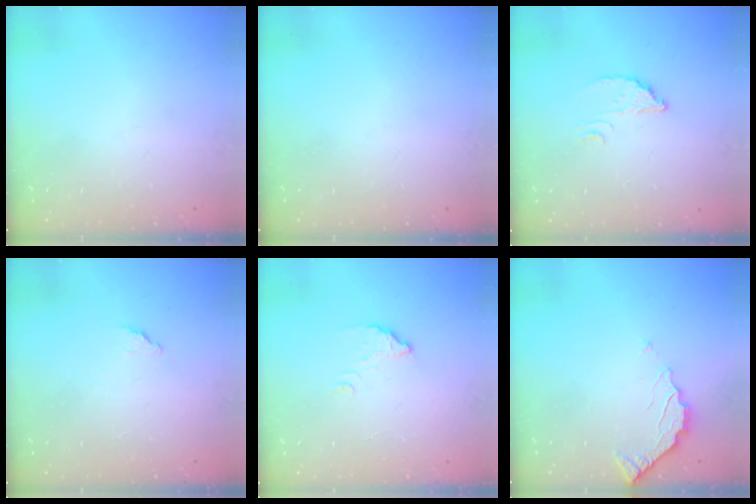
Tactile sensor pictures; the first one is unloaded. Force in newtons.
{"total": 0.0}
{"total": 2.7, "press": 2.7, "slide": 0.2}
{"total": 2.0, "press": 2.0, "slide": 0.1}
{"total": 2.3, "press": 2.3, "slide": 0.1}
{"total": 2.4, "press": 2.4, "slide": 0.2}